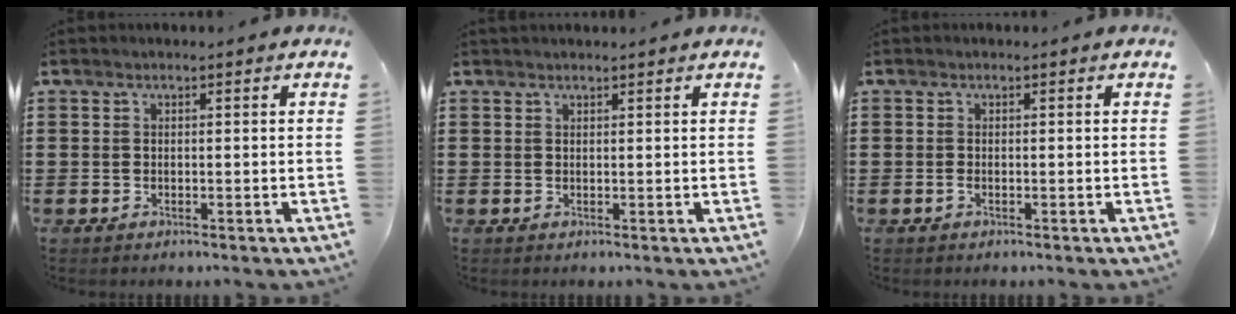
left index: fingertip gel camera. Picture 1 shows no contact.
{"total": 0.7, "force": [0.7, 0.0, 0.1], "torque": [-0.003, -0.001, 0.015]}
{"total": 0.5, "force": [-0.3, 0.1, 0.4], "torque": [-0.008, -0.003, -0.006]}